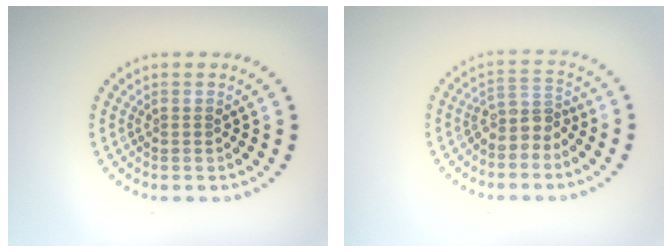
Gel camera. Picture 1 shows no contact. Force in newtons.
{"total": 2.7, "press": 2.1, "slide": 1.7}